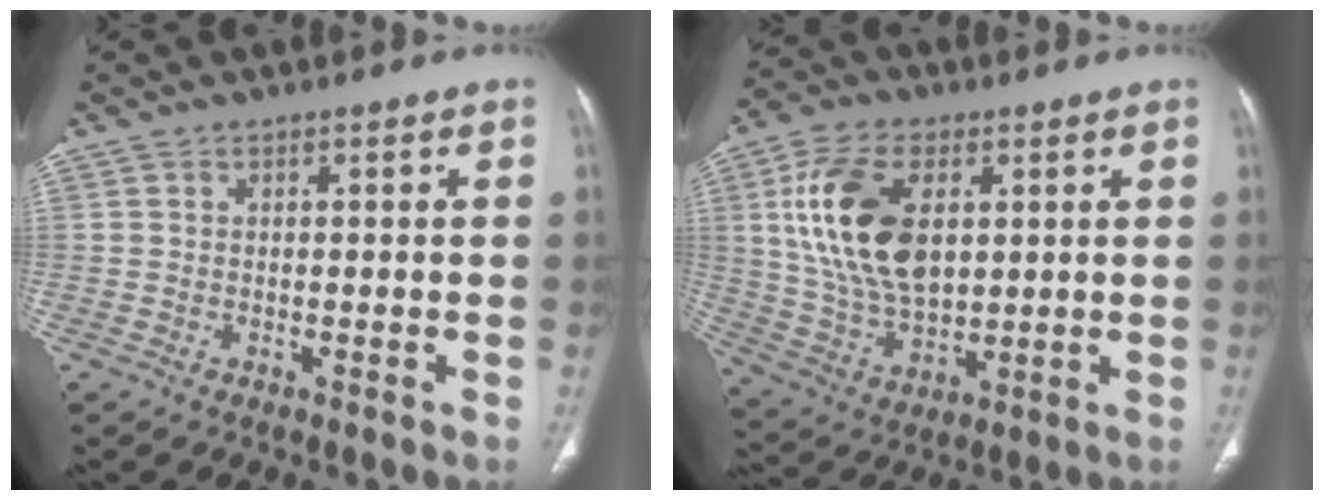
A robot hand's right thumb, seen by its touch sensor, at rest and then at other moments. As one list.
[{"total": 18.4, "force": [4.3, 10.9, 14.2], "torque": [-0.255, -0.011, 0.087]}]